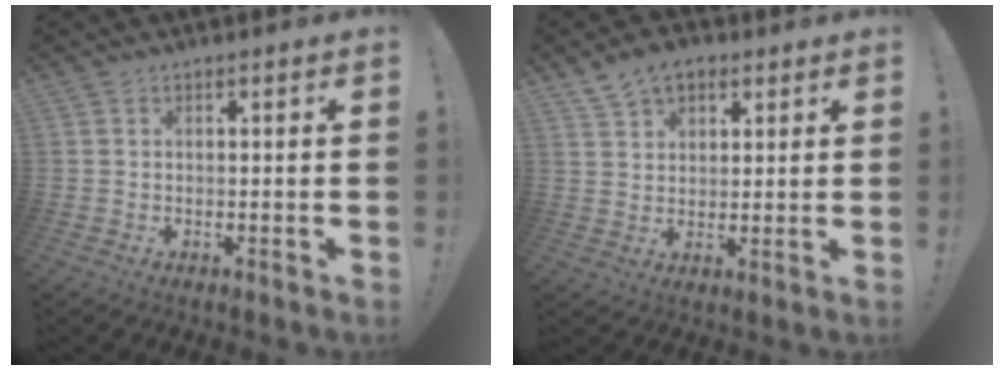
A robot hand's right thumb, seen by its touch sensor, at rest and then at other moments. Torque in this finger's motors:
{"motor_torque": [-0.11, 0.12, 0.10, -0.06, 0.00]}